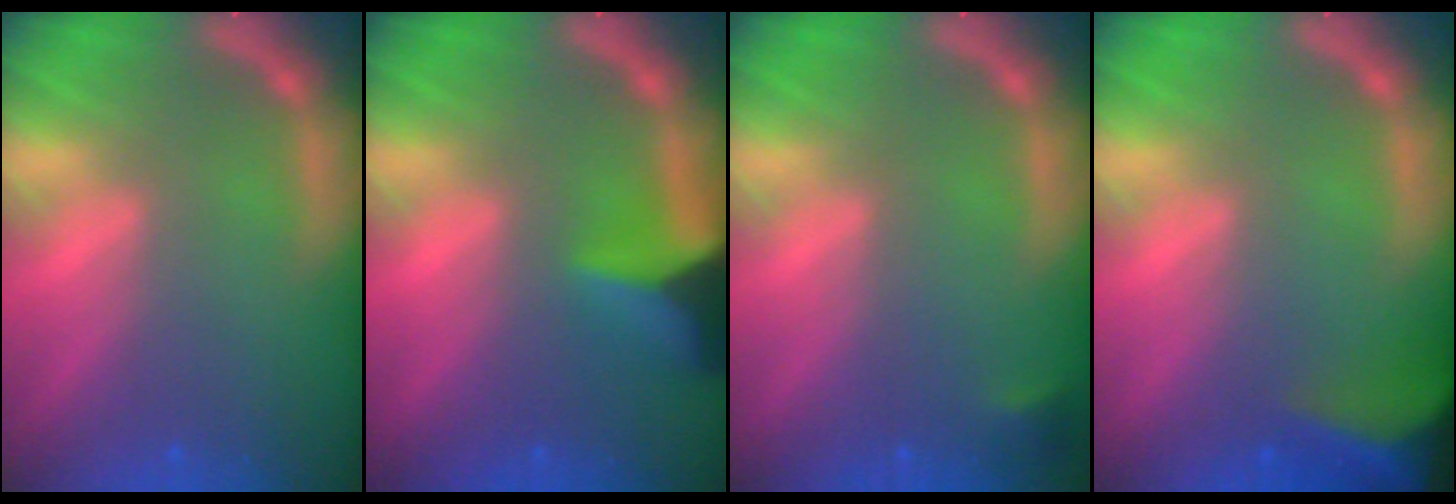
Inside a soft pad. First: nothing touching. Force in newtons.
{"total": 6.0}
{"total": 0.9}
{"total": 10.0}